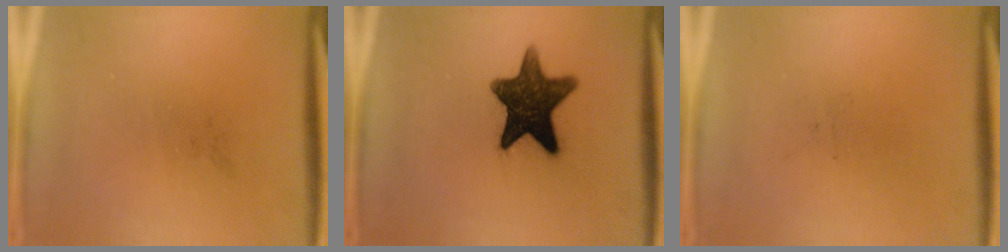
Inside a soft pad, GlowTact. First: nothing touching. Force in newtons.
{"total": 12.7}
{"total": 0.0}